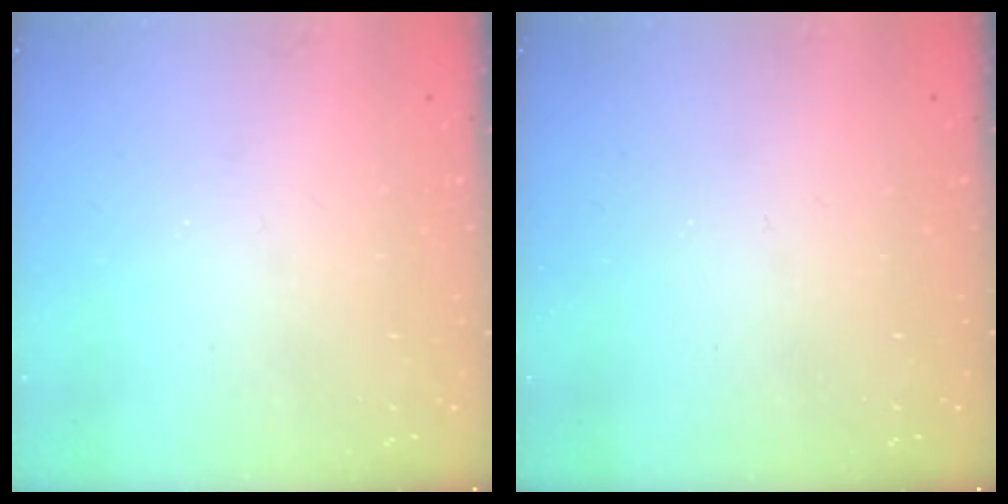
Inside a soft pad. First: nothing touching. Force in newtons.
{"total": 0.0}